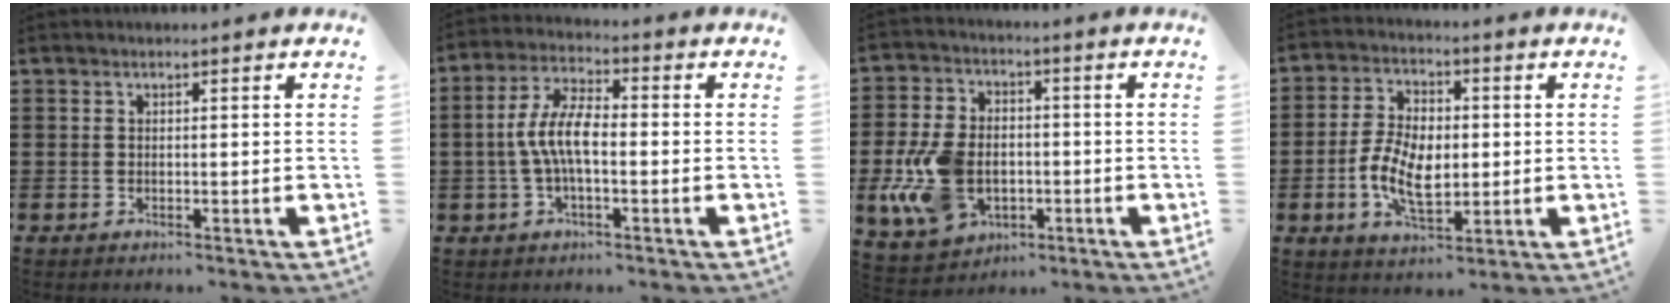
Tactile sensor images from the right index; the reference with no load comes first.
{"total": 7.5, "force": [-0.9, 2.9, 6.8], "torque": [-0.156, -0.002, -0.024]}
{"total": 11.9, "force": [-2.6, 8.1, 8.4], "torque": [-0.201, 0.008, -0.046]}
{"total": 8.2, "force": [-1.1, 4.7, 6.6], "torque": [-0.144, 0.009, -0.024]}